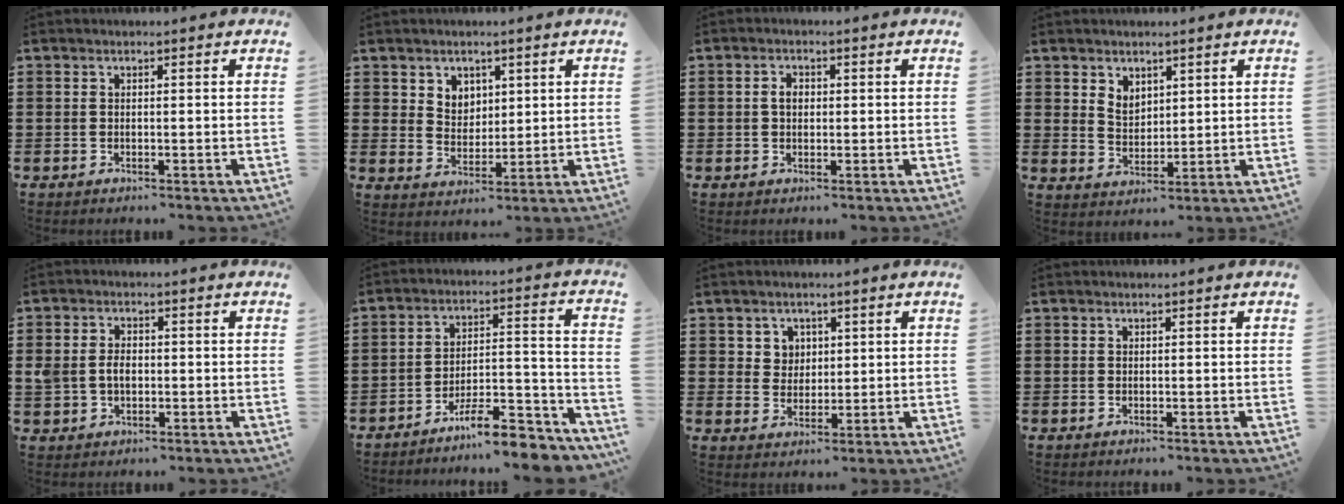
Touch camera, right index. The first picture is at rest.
{"total": 4.3, "force": [2.7, 3.3, 0.4], "torque": [-0.016, 0.004, 0.048]}
{"total": 2.1, "force": [0.2, 1.4, 1.6], "torque": [-0.033, 0.007, 0.002]}
{"total": 3.6, "force": [2.5, 2.5, 0.8], "torque": [-0.025, 0.009, 0.046]}
{"total": 3.4, "force": [-0.2, 2.5, 2.3], "torque": [-0.064, 0.002, -0.009]}
{"total": 9.3, "force": [-8.2, 1.2, 4.3], "torque": [-0.056, 0.025, -0.150]}
{"total": 3.5, "force": [1.7, 3.0, 0.5], "torque": [-0.016, 0.009, 0.029]}
{"total": 0.0}